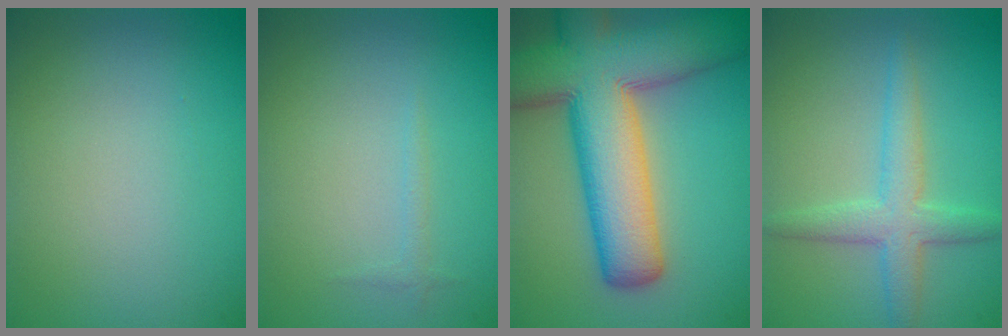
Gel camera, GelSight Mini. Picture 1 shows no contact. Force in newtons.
{"total": 0.6, "press": 0.6, "slide": 0.1}
{"total": 12.9, "press": 12.9, "slide": 0.8}
{"total": 3.6, "press": 3.6, "slide": 0.1}